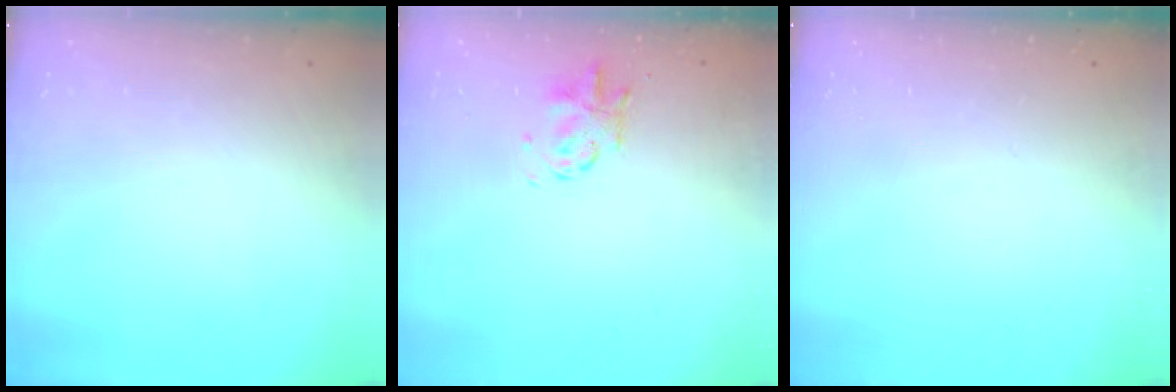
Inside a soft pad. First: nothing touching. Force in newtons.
{"total": 2.9, "press": 2.9, "slide": 0.7}
{"total": 0.0}